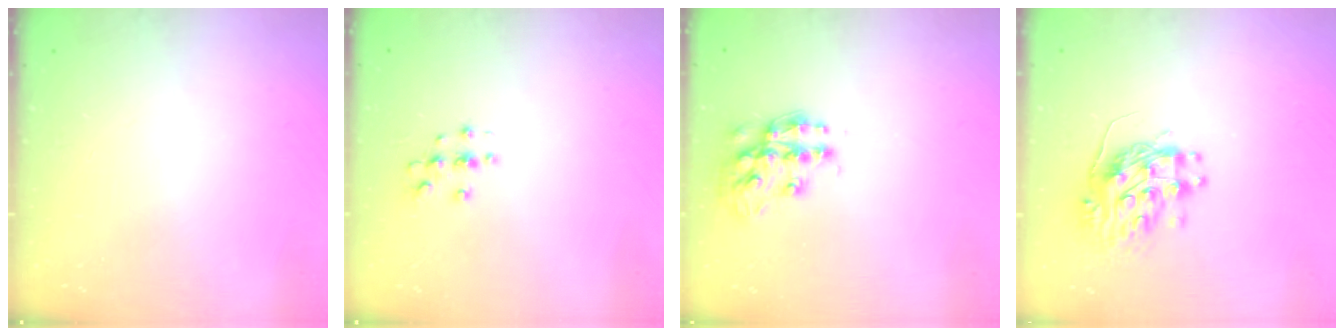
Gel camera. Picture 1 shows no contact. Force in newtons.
{"total": 3.1, "press": 3.1, "slide": 0.3}
{"total": 13.3, "press": 13.3, "slide": 0.7}
{"total": 10.7, "press": 10.6, "slide": 1.2}